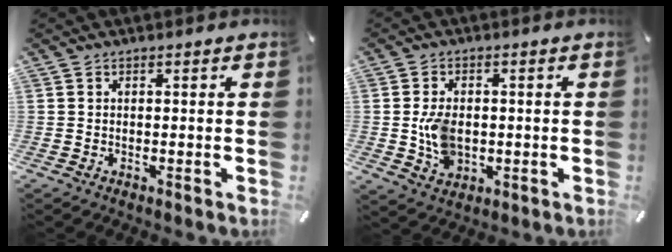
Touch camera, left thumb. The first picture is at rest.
{"total": 7.3, "force": [-0.5, 5.3, 5.0], "torque": [-0.100, -0.005, -0.011]}